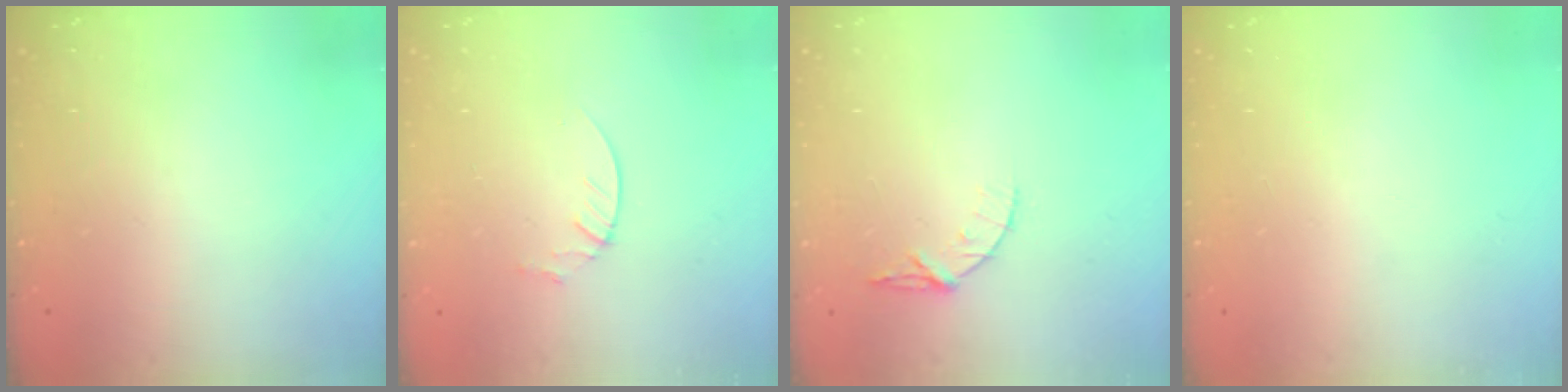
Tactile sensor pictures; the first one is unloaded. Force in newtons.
{"total": 2.1, "press": 2.1, "slide": 0.2}
{"total": 4.7, "press": 4.7, "slide": 0.5}
{"total": 0.0}